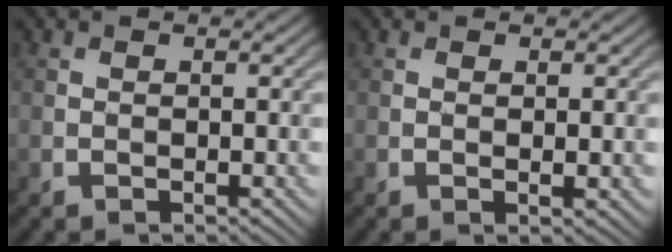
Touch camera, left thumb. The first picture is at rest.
{"total": 0.9, "force": [0.2, 0.1, 0.9], "torque": [-0.013, 0.000, 0.003]}